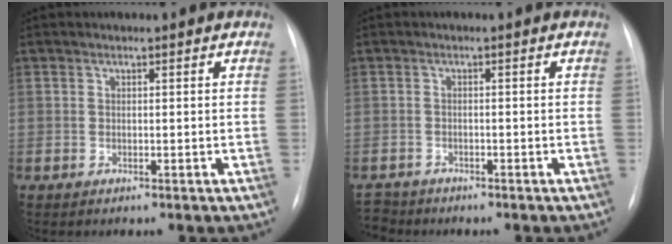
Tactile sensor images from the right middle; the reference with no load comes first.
{"total": 3.1, "force": [-2.9, 1.2, -0.5], "torque": [0.006, -0.005, -0.053]}